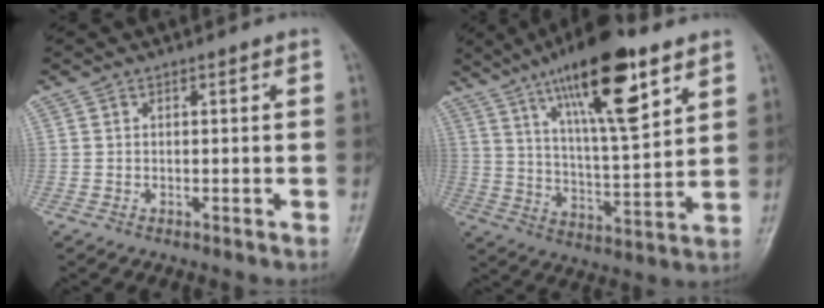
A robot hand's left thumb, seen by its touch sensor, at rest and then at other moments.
{"total": 19.2, "force": [10.8, 5.1, 15.1], "torque": [-0.228, -0.042, 0.186]}